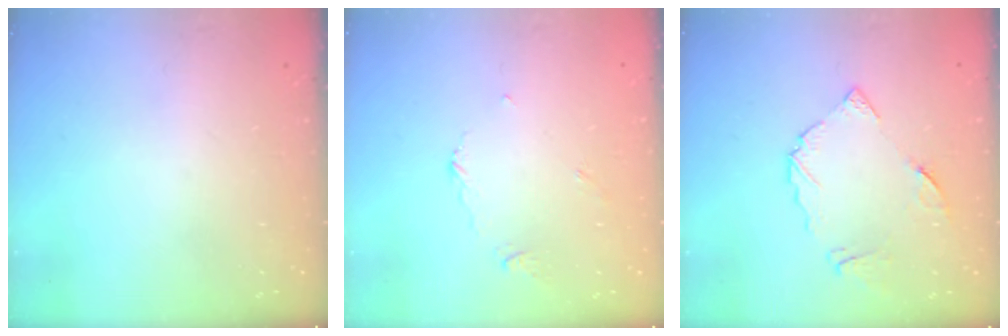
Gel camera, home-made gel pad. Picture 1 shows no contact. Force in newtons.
{"total": 4.0, "press": 4.0, "slide": 0.7}
{"total": 9.0, "press": 9.0, "slide": 1.0}